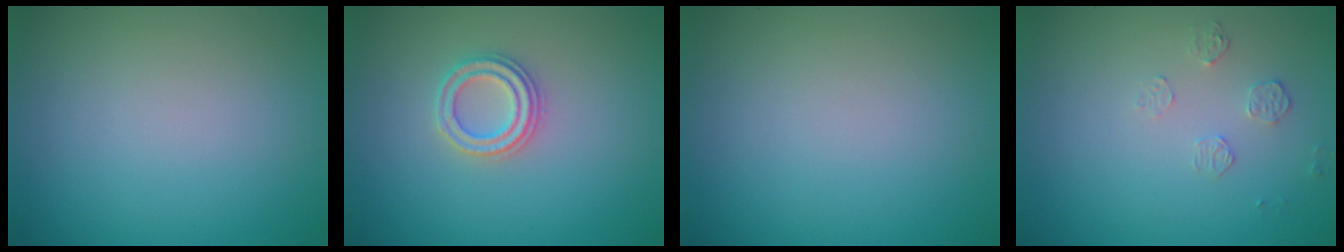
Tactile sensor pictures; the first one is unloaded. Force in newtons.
{"total": 2.3, "press": 2.3, "slide": 0.2}
{"total": 0.0}
{"total": 1.3, "press": 0.6, "slide": 1.1}